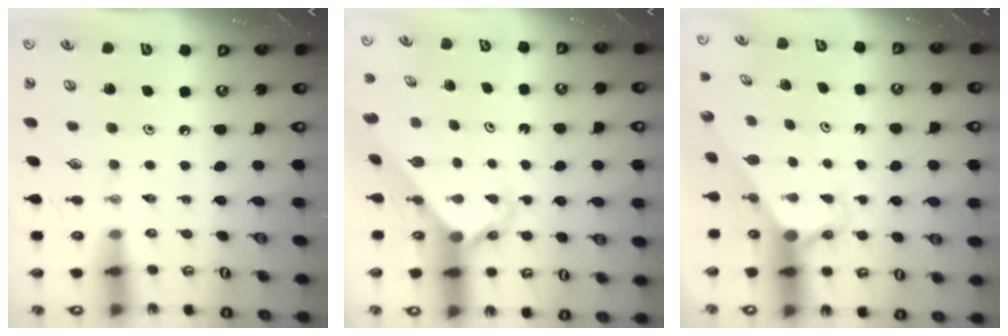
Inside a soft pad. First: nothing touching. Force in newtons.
{"total": 2.6, "press": 2.6, "slide": 0.1}
{"total": 2.9, "press": 2.9, "slide": 0.0}